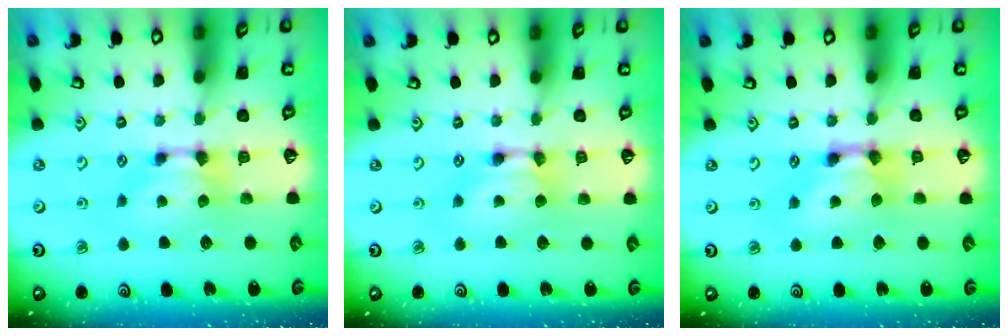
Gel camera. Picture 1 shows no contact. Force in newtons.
{"total": 1.6, "press": 1.6, "slide": 0.2}
{"total": 2.5, "press": 2.5, "slide": 0.2}